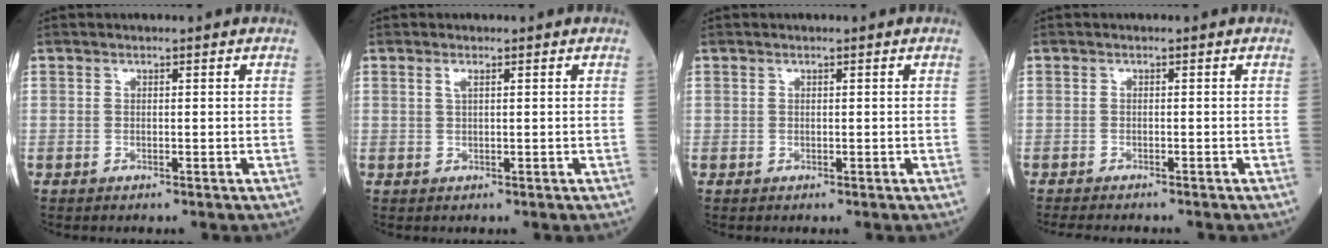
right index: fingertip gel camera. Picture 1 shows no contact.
{"total": 1.0, "force": [0.5, 0.1, 0.9], "torque": [-0.025, 0.002, 0.010]}
{"total": 0.0}
{"total": 5.5, "force": [-4.8, 0.9, 2.4], "torque": [-0.033, -0.010, -0.069]}